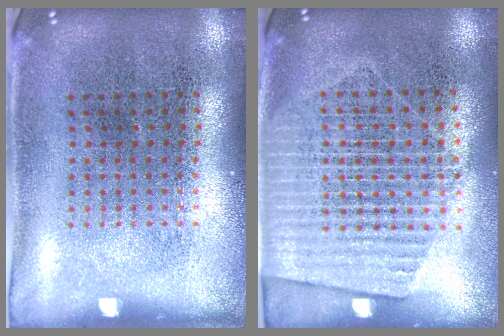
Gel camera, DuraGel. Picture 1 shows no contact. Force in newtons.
{"total": 1.6, "press": 1.4, "slide": 0.8}